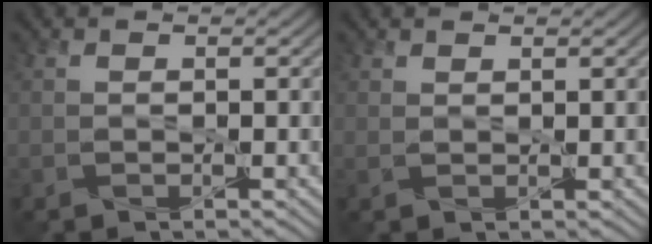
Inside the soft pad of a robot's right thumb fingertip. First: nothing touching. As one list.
[{"total": 0.8, "force": [0.7, 0.0, 0.4], "torque": [-0.012, 0.003, 0.020]}]